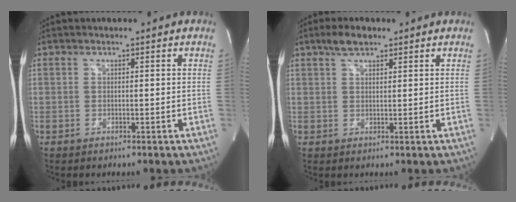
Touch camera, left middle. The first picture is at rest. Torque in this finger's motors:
{"motor_torque": [0.35, 0.11, -0.06, 0.00]}